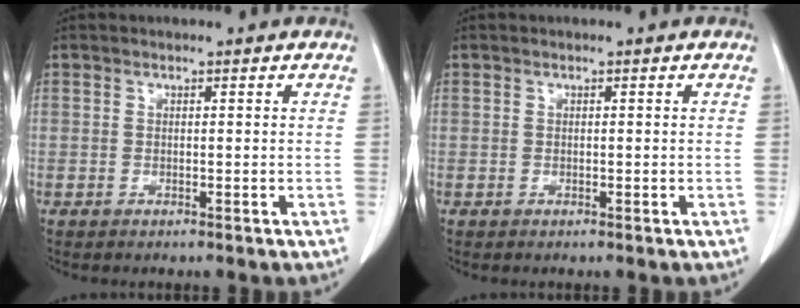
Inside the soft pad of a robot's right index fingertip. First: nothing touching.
{"total": 0.0}